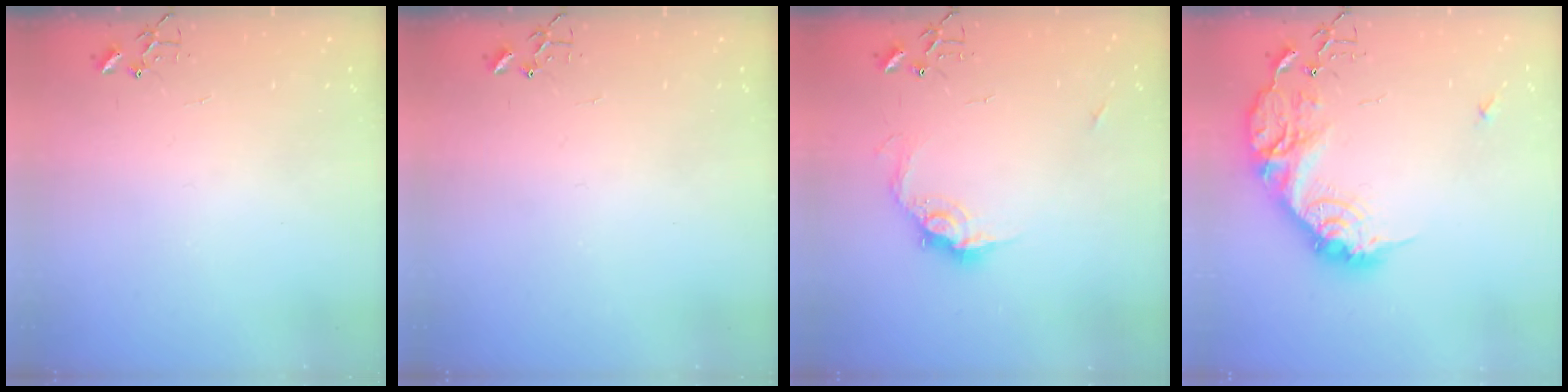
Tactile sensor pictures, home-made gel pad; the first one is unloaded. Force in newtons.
{"total": 0.0}
{"total": 11.3, "press": 11.2, "slide": 0.7}
{"total": 19.9, "press": 19.9, "slide": 1.4}